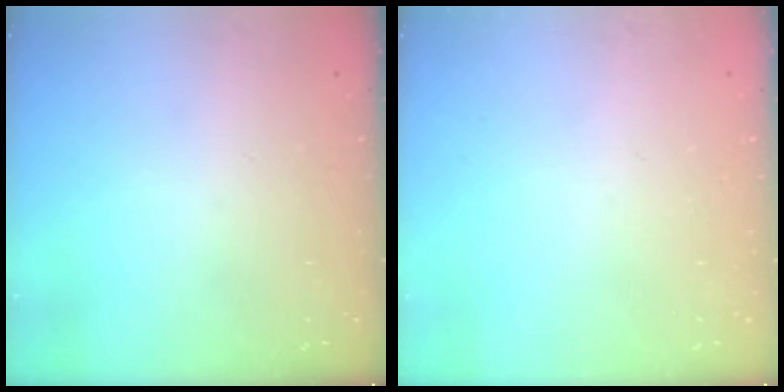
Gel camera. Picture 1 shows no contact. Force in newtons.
{"total": 0.0}